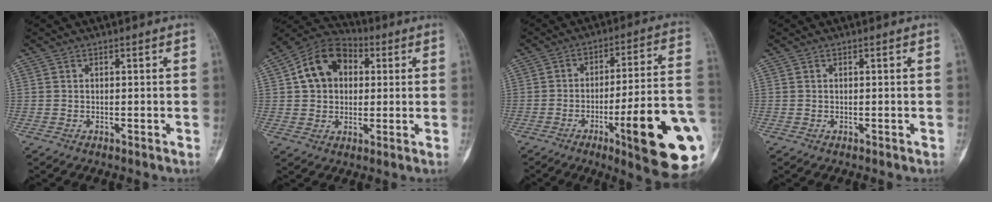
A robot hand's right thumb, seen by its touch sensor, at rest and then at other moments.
{"total": 12.8, "force": [2.6, 9.8, 7.8], "torque": [-0.101, 0.018, 0.031]}
{"total": 23.0, "force": [-7.2, 4.1, 21.5], "torque": [-0.241, 0.016, -0.094]}
{"total": 0.0}